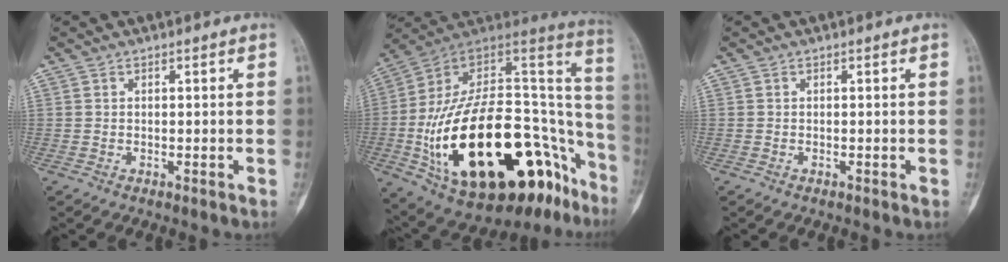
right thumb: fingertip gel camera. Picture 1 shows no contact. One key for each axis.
{"total": 39.9, "fx": -14.8, "fy": 19.0, "fz": 31.9, "tx": -0.438, "ty": 0.066, "tz": -0.228}
{"total": 0.0}